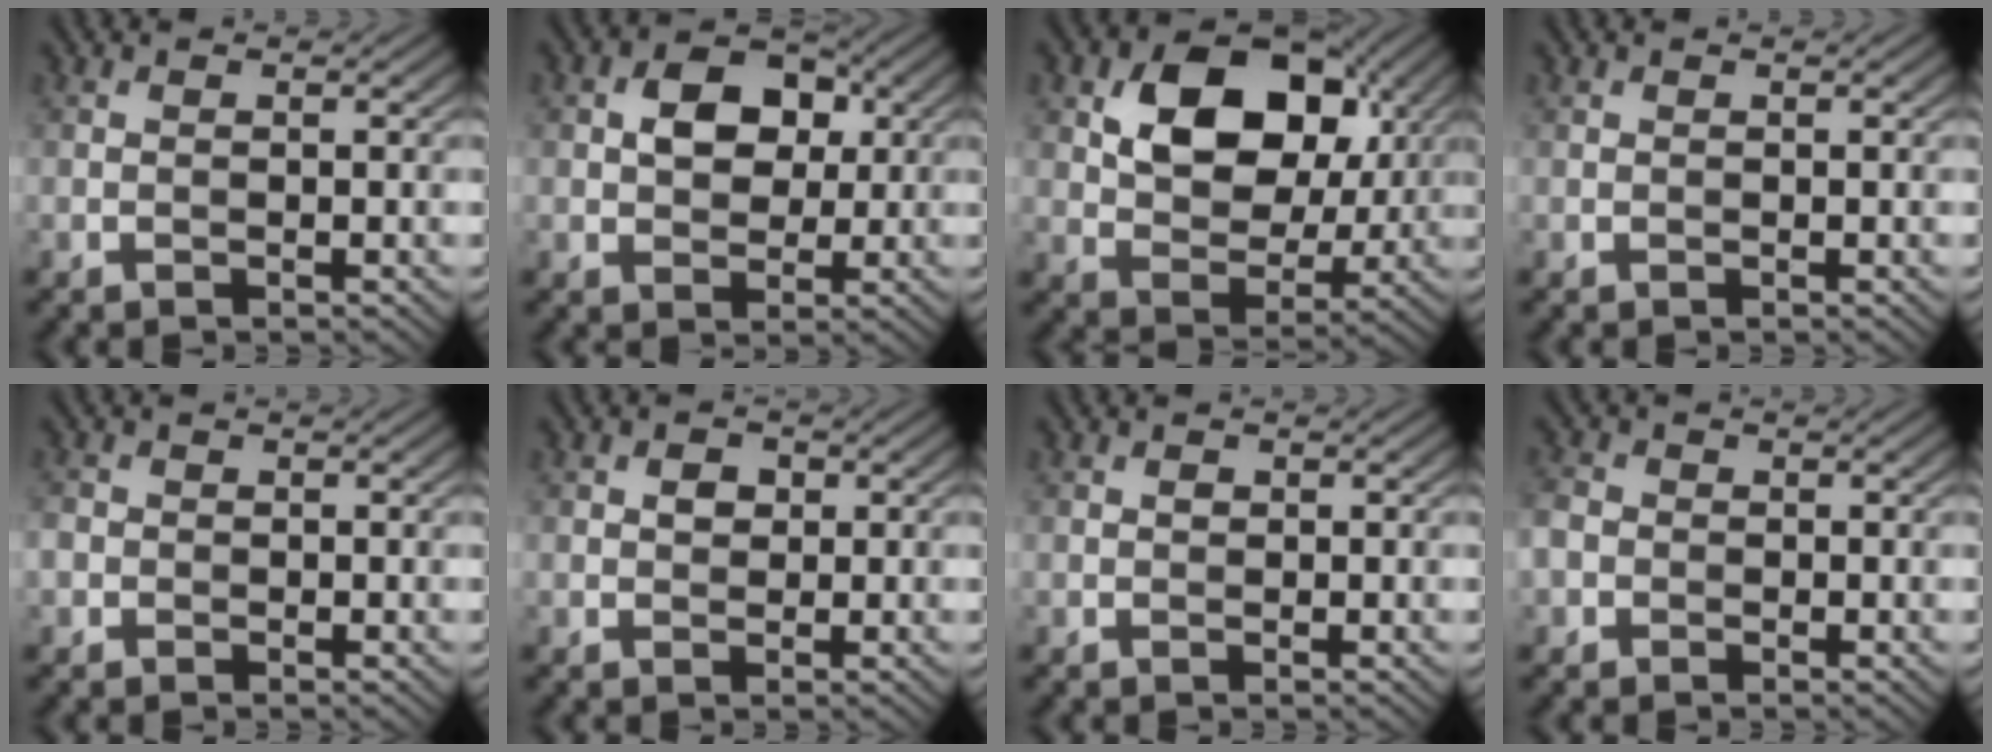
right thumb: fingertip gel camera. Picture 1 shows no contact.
{"total": 5.7, "force": [1.1, 4.2, 3.7], "torque": [-0.068, 0.007, 0.009]}
{"total": 13.0, "force": [4.1, 8.9, 8.6], "torque": [-0.155, 0.003, 0.064]}
{"total": 0.0}
{"total": 1.9, "force": [-0.5, 1.7, 0.6], "torque": [-0.013, -0.006, -0.015]}
{"total": 1.7, "force": [0.3, 1.4, 0.9], "torque": [-0.017, 0.000, 0.000]}
{"total": 0.6, "force": [0.1, 0.5, 0.3], "torque": [-0.002, -0.003, -0.002]}
{"total": 3.0, "force": [-0.9, 2.7, 1.2], "torque": [-0.035, -0.002, -0.023]}